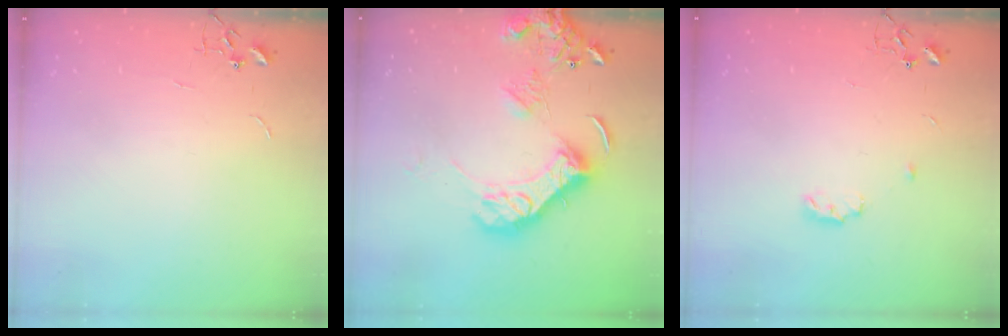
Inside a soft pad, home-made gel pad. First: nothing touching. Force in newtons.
{"total": 18.3, "press": 18.2, "slide": 2.0}
{"total": 5.5, "press": 5.4, "slide": 0.9}